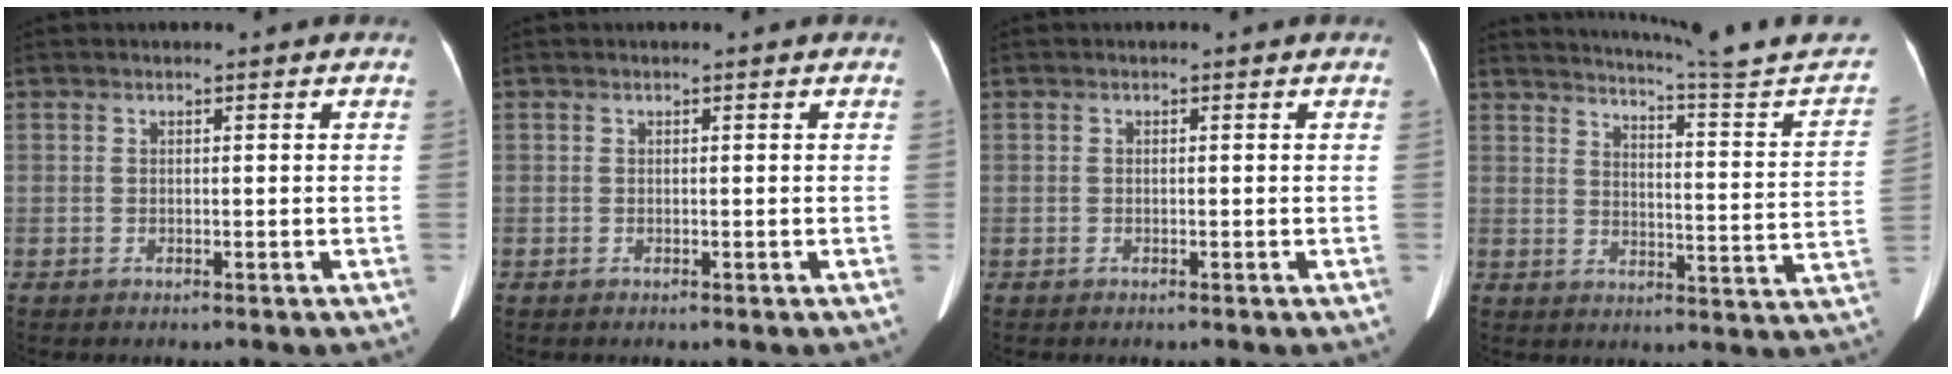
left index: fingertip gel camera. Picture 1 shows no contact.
{"total": 0.0}
{"total": 0.0}
{"total": 19.5, "force": [18.0, -1.6, 7.3], "torque": [-0.112, -0.077, 0.221]}